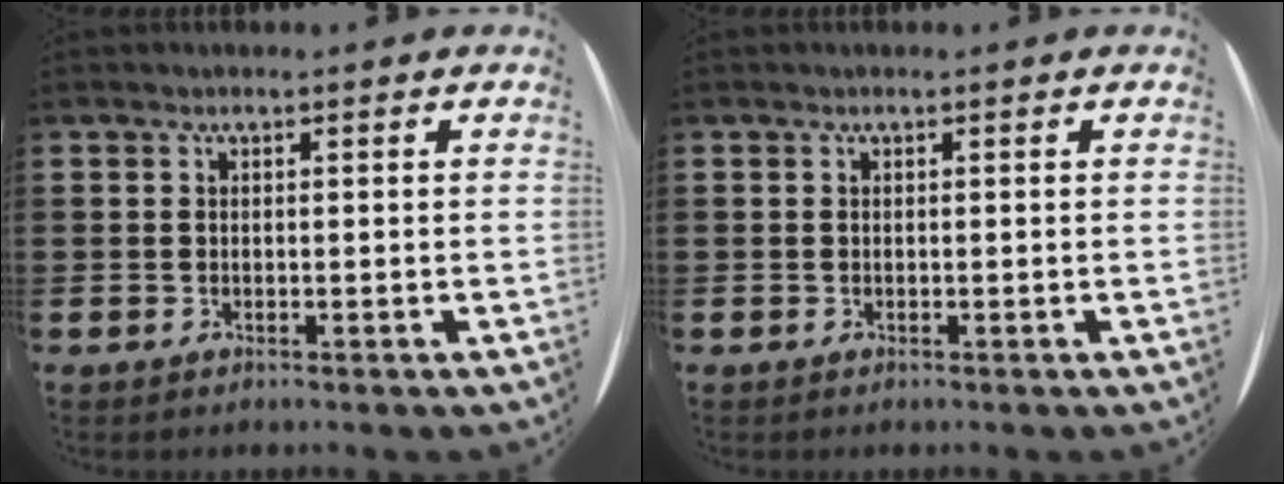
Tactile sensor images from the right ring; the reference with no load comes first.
{"total": 0.0}